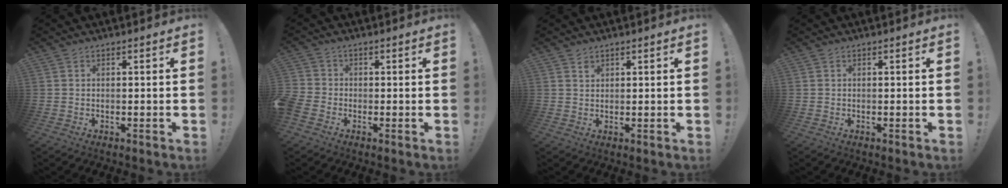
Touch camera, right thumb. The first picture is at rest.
{"total": 4.1, "force": [-1.6, 3.1, 2.0], "torque": [-0.054, 0.006, -0.030]}
{"total": 1.2, "force": [1.0, 0.8, 0.2], "torque": [0.011, -0.008, 0.015]}
{"total": 0.0}